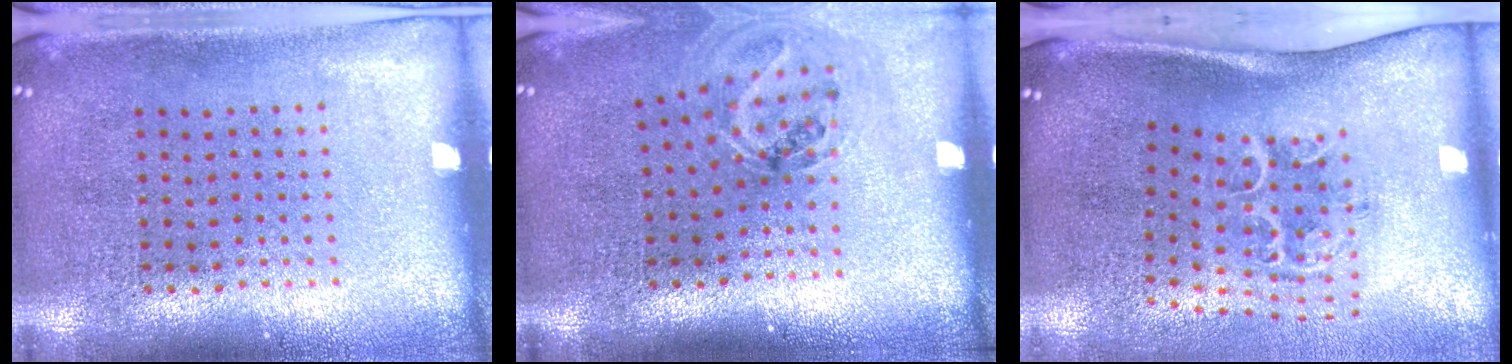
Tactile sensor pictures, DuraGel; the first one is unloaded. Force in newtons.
{"total": 1.1, "press": 1.1, "slide": 0.4}
{"total": 1.6, "press": 1.3, "slide": 1.0}